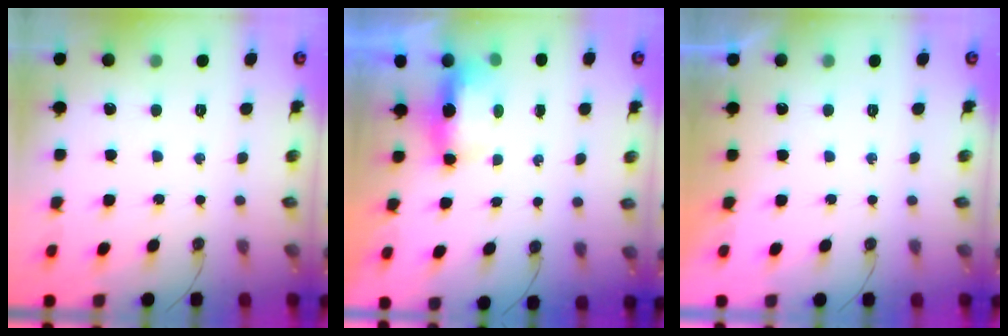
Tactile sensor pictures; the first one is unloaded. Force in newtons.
{"total": 7.0, "press": 6.1, "slide": 3.3}
{"total": 0.0}